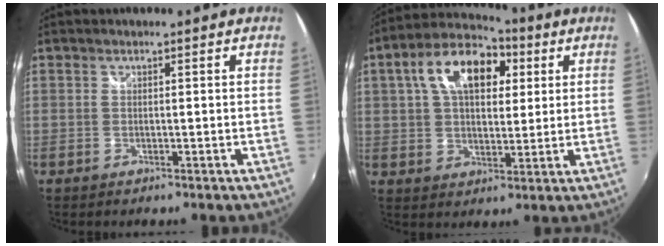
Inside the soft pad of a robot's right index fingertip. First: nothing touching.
{"total": 15.3, "force": [5.3, 8.9, 11.3], "torque": [-0.211, 0.041, 0.080]}